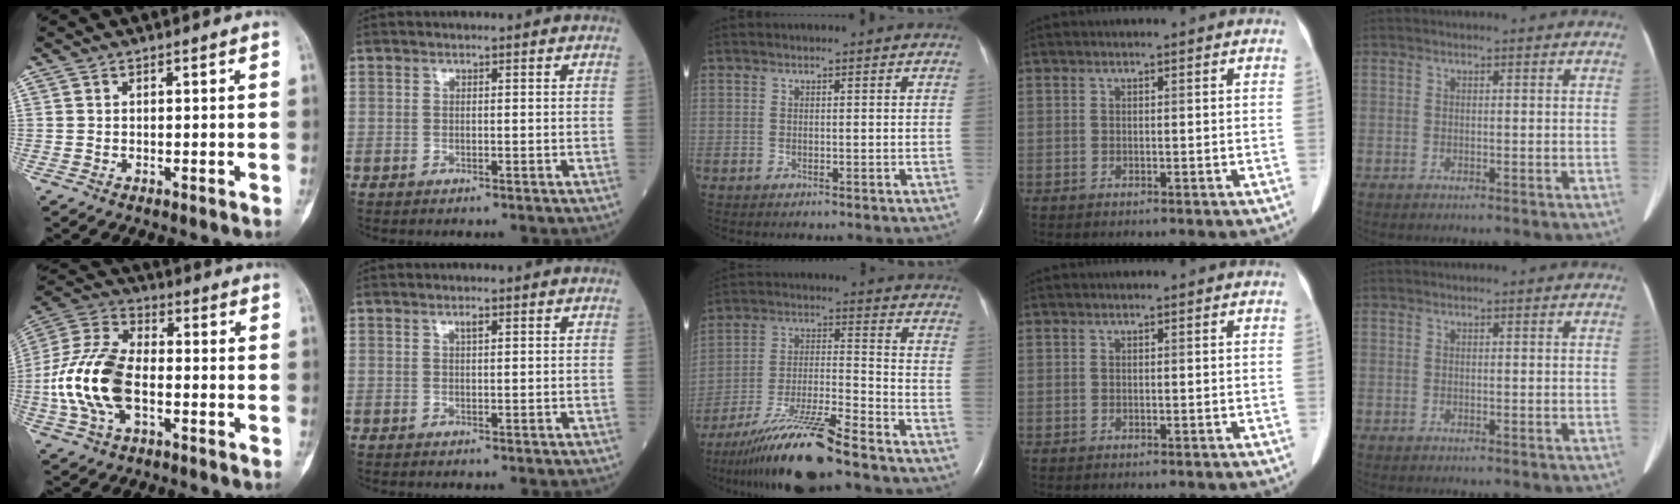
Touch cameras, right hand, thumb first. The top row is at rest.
{"thumb": {"total": 15.9, "force": [-3.2, 9.0, 12.8], "torque": [-0.273, 0.025, -0.061]}, "index": {"total": 0.9, "force": [0.7, 0.1, 0.6], "torque": [-0.017, 0.002, 0.012]}, "middle": {"total": 15.3, "force": [-12.5, 0.5, 8.9], "torque": [-0.181, -0.020, -0.225]}}